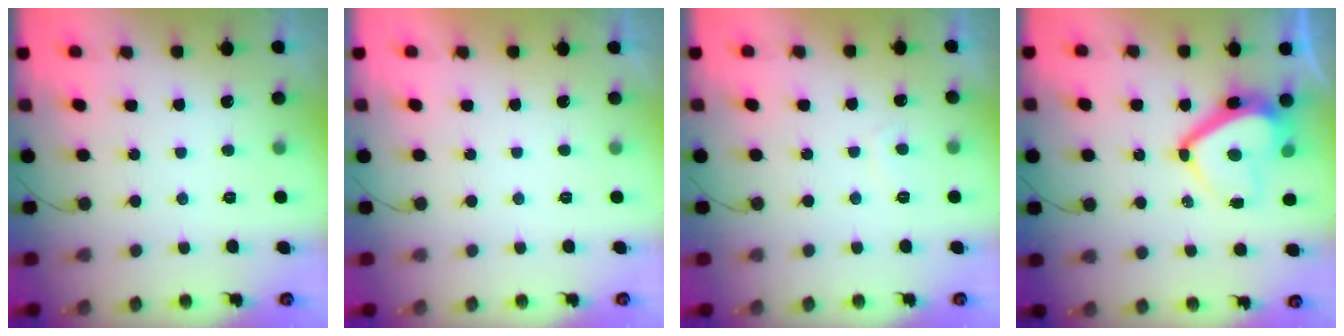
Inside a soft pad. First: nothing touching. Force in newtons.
{"total": 2.3, "press": 2.3, "slide": 0.4}
{"total": 0.6, "press": 0.3, "slide": 0.5}
{"total": 12.1, "press": 12.0, "slide": 1.0}